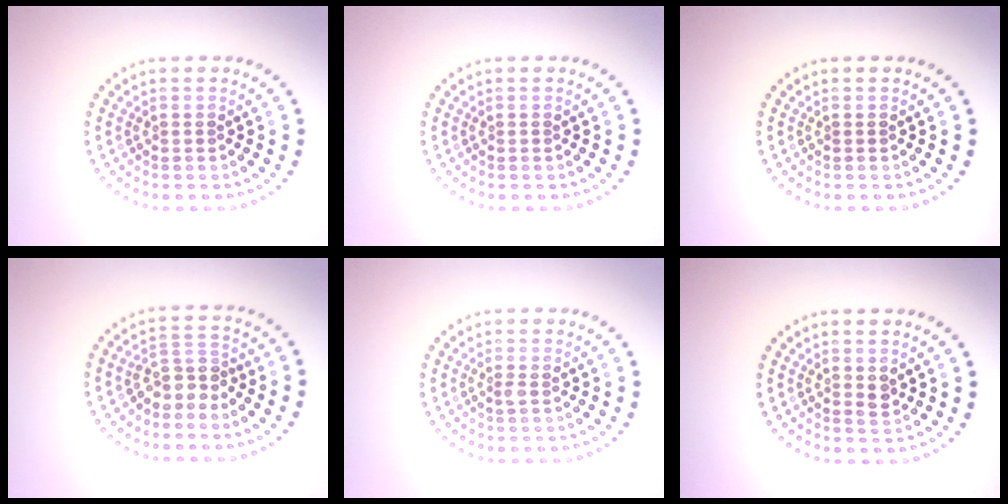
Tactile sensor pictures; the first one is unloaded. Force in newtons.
{"total": 0.0}
{"total": 0.0}
{"total": 2.5, "press": 2.0, "slide": 1.5}
{"total": 0.6, "press": 0.5, "slide": 0.2}
{"total": 1.1, "press": 1.1, "slide": 0.2}